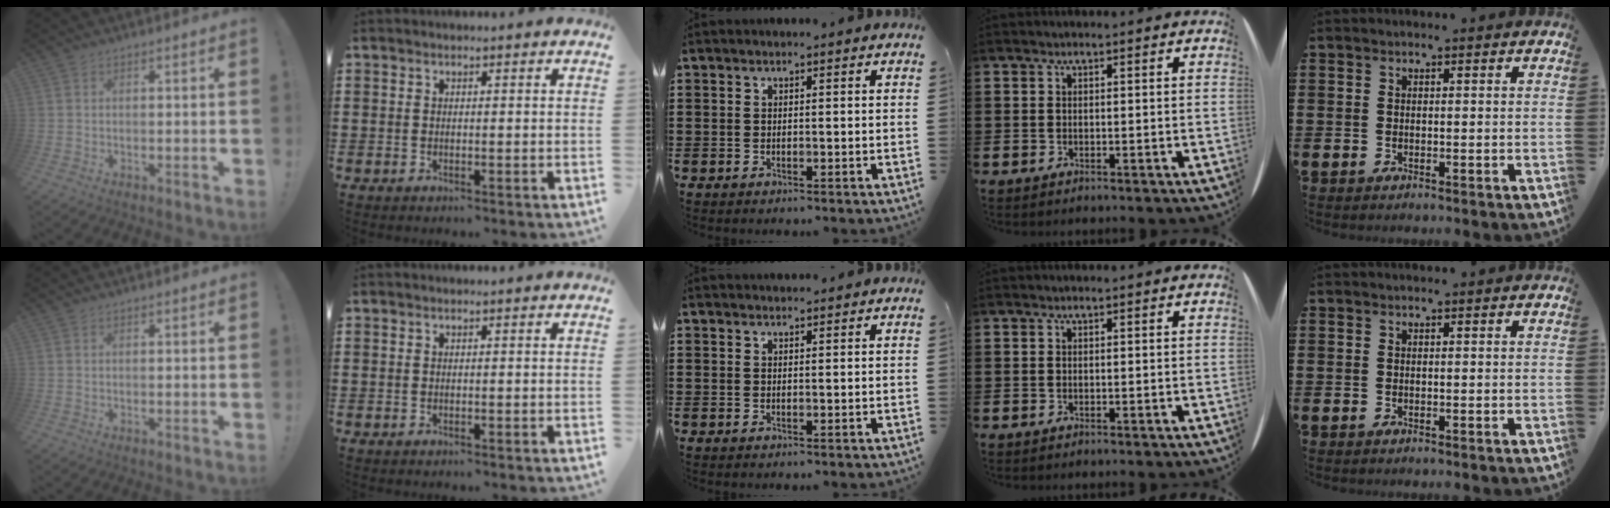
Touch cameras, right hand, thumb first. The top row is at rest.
{"middle": {"total": 1.0, "force": [1.0, 0.1, 0.0], "torque": [0.006, -0.004, 0.018]}}